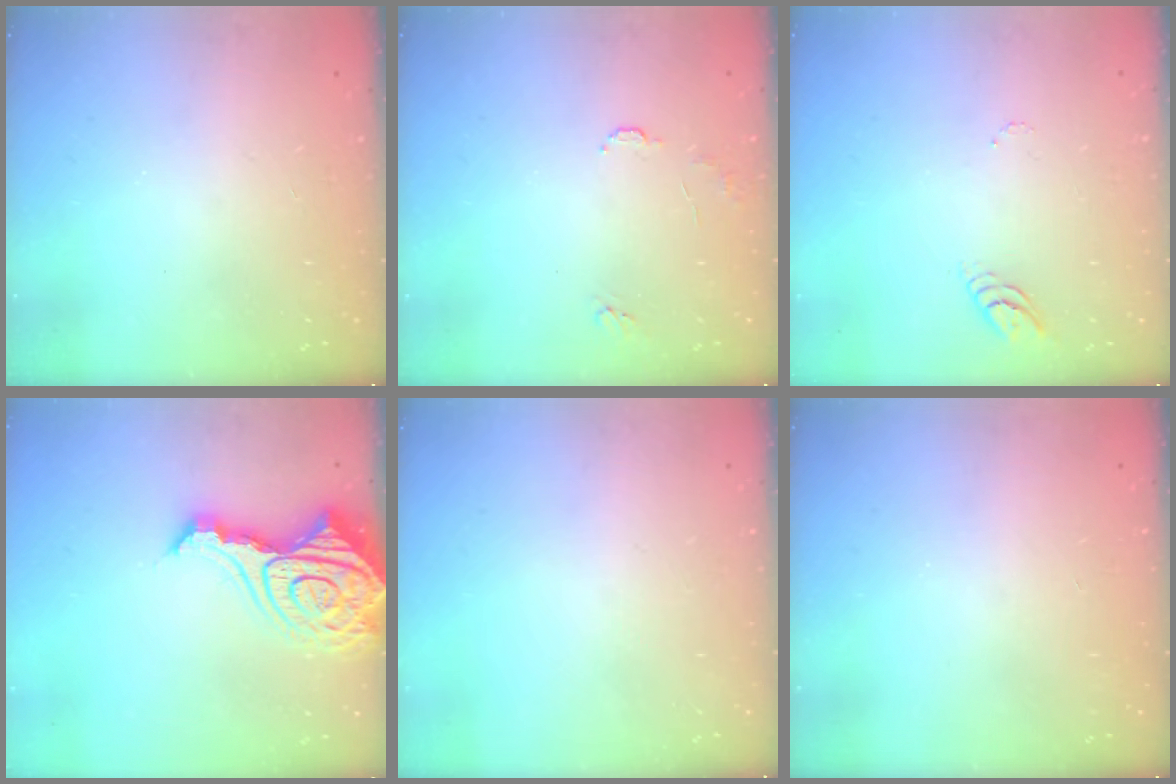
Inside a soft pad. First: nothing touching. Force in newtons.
{"total": 6.0, "press": 5.9, "slide": 0.7}
{"total": 3.5, "press": 3.4, "slide": 0.3}
{"total": 20.6, "press": 20.4, "slide": 2.4}
{"total": 0.0}
{"total": 0.0}